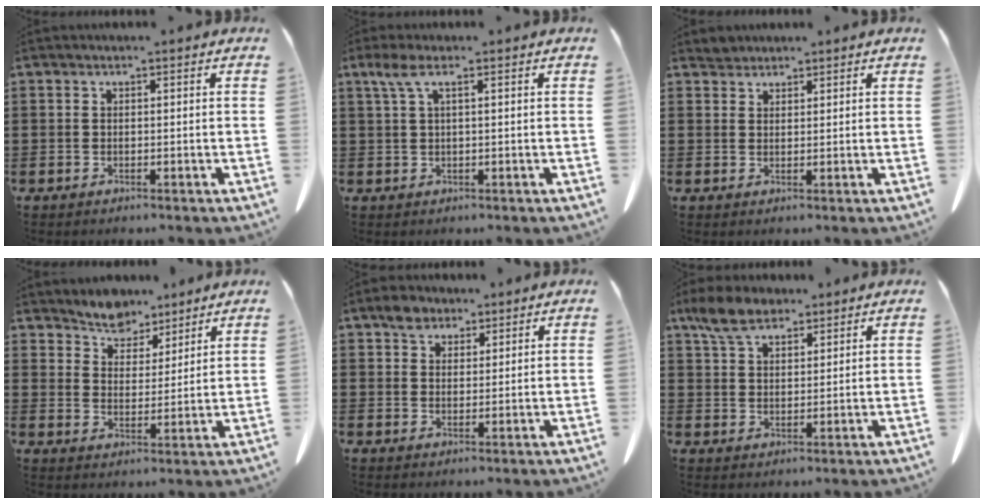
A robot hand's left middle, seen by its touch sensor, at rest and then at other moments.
{"total": 2.7, "force": [1.0, 0.5, 2.4], "torque": [-0.059, 0.002, 0.014]}
{"total": 1.5, "force": [1.4, 0.5, -0.4], "torque": [0.002, 0.003, 0.029]}
{"total": 5.3, "force": [4.9, 2.0, -0.2], "torque": [-0.025, -0.024, 0.089]}
{"total": 3.6, "force": [2.5, 2.3, 1.1], "torque": [-0.024, 0.008, 0.046]}
{"total": 6.2, "force": [4.7, 2.7, 3.1], "torque": [-0.075, 0.002, 0.088]}